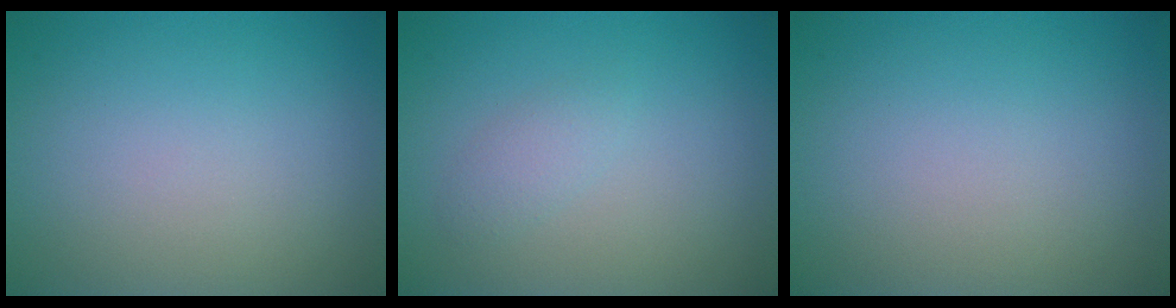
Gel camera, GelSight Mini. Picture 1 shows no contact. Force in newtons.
{"total": 1.3, "press": 1.3, "slide": 0.1}
{"total": 0.0}